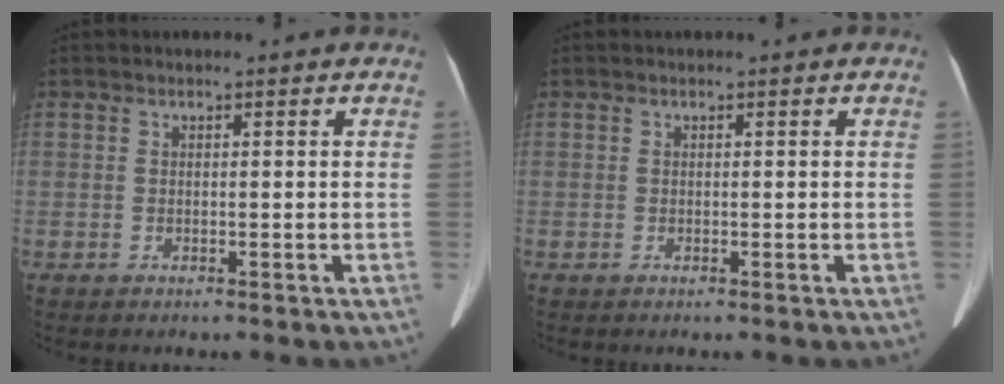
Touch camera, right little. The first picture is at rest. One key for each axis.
{"total": 0.0}